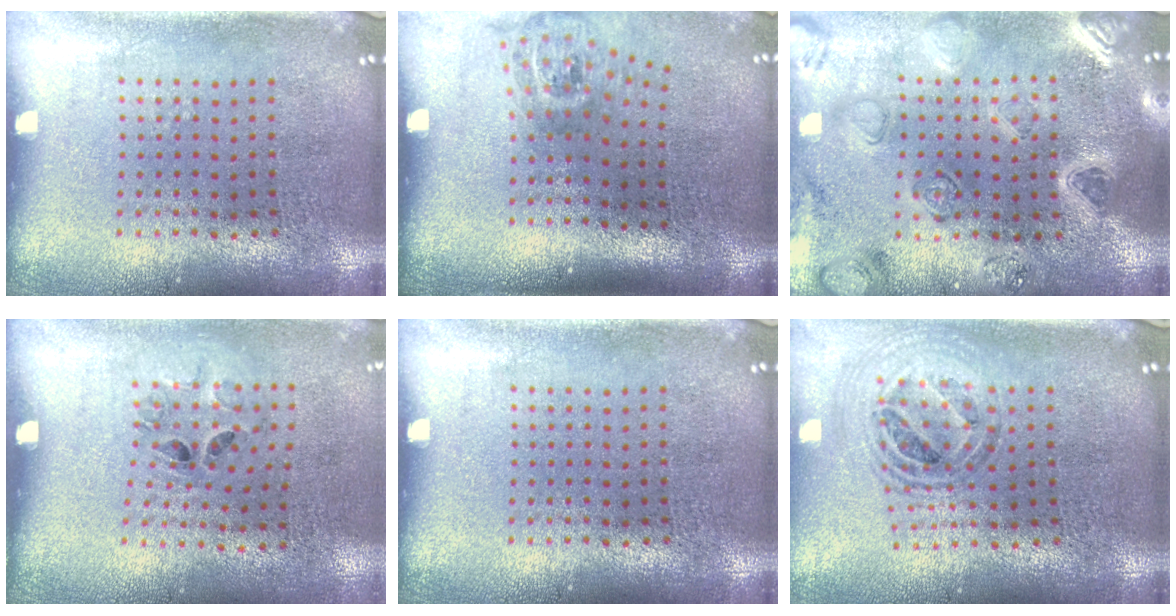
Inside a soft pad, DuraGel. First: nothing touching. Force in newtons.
{"total": 1.9, "press": 1.3, "slide": 1.4}
{"total": 2.2, "press": 2.2, "slide": 0.2}
{"total": 1.3, "press": 0.7, "slide": 1.2}
{"total": 0.0}
{"total": 1.0, "press": 1.0, "slide": 0.2}